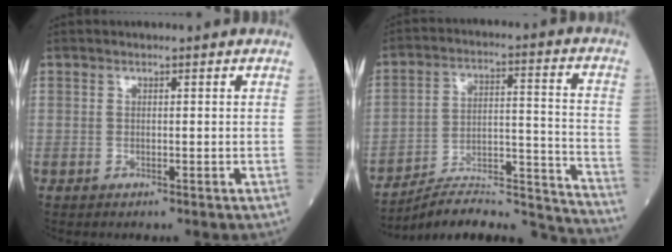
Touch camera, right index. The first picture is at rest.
{"total": 18.4, "force": [-18.0, -0.6, 3.8], "torque": [-0.033, 0.019, -0.263]}